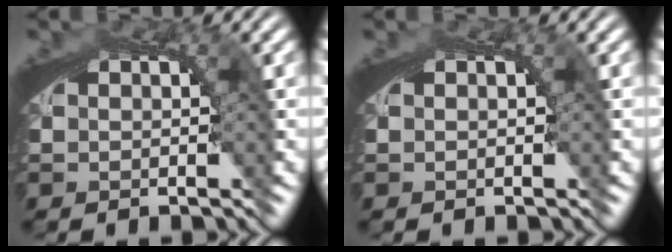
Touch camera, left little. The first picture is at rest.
{"total": 0.0}